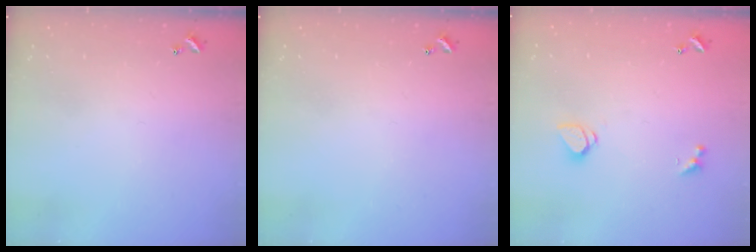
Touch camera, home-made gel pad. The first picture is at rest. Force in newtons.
{"total": 0.0}
{"total": 1.3, "press": 1.2, "slide": 0.4}